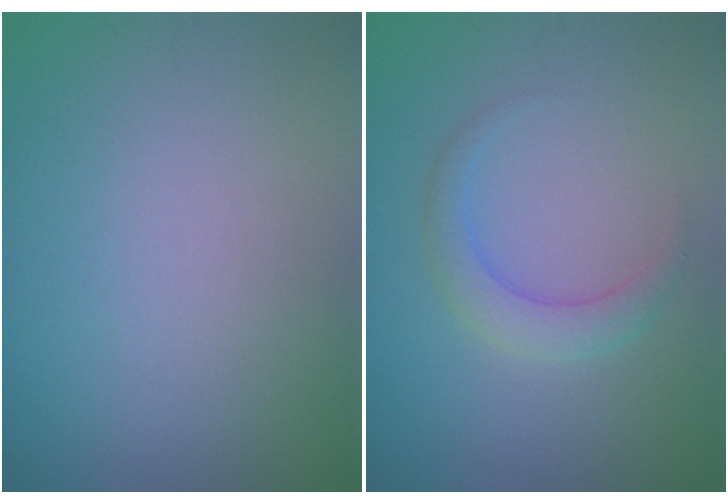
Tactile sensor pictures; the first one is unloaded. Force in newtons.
{"total": 2.4, "press": 2.4, "slide": 0.0}